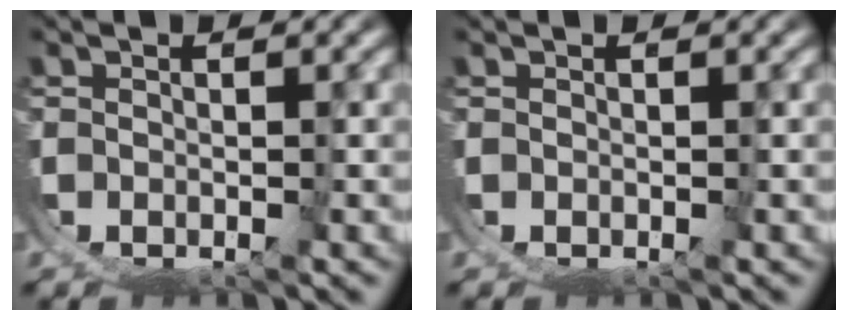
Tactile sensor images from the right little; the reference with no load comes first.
{"total": 0.0}